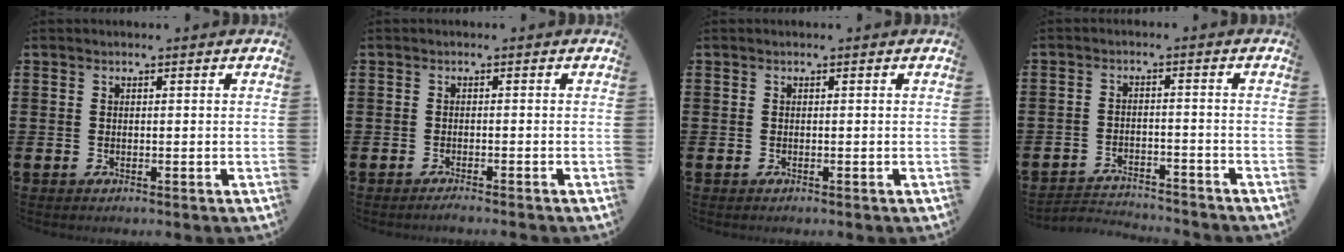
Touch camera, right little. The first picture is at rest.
{"total": 0.8, "force": [-0.7, -0.1, 0.4], "torque": [-0.005, -0.004, -0.014]}
{"total": 0.0}
{"total": 2.7, "force": [-2.7, 0.3, 0.0], "torque": [-0.006, 0.002, -0.059]}